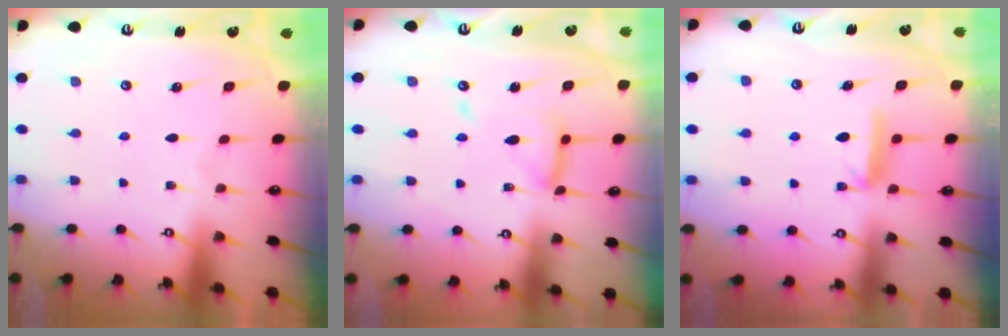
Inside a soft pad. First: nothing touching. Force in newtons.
{"total": 12.5, "press": 12.4, "slide": 1.3}
{"total": 5.7, "press": 5.7, "slide": 0.5}